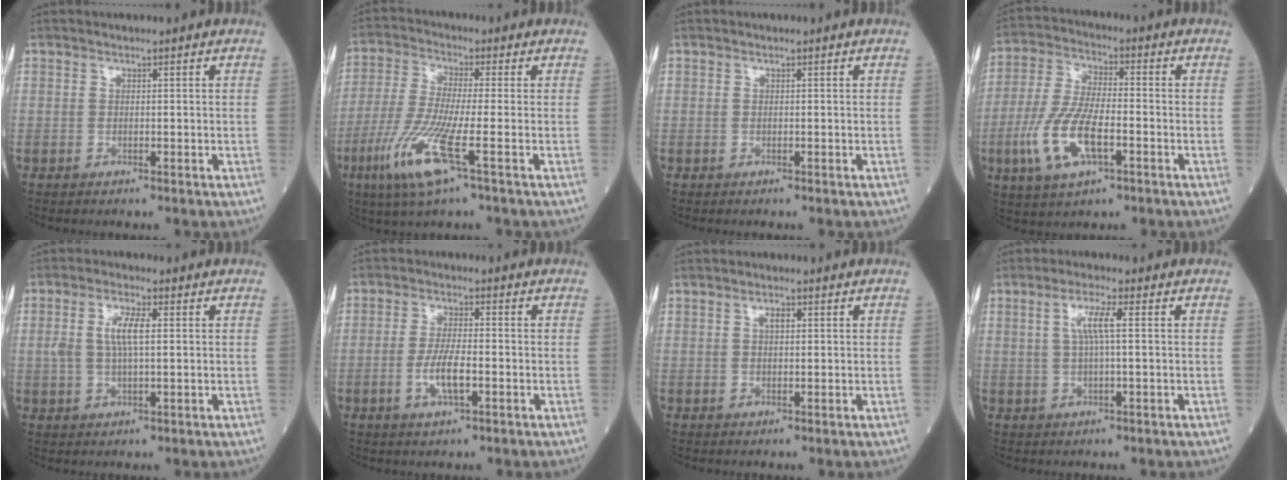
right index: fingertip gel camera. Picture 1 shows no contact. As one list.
[{"total": 10.2, "force": [-4.4, 0.1, 9.2], "torque": [-0.201, -0.026, -0.092]}, {"total": 0.0}, {"total": 11.2, "force": [-3.8, 3.7, 9.8], "torque": [-0.215, -0.005, -0.072]}, {"total": 4.5, "force": [0.7, 0.9, 4.3], "torque": [-0.092, 0.007, 0.014]}, {"total": 5.4, "force": [-1.6, 1.3, 5.0], "torque": [-0.100, -0.001, -0.028]}, {"total": 1.6, "force": [0.5, 0.7, 1.4], "torque": [-0.027, 0.001, 0.009]}, {"total": 4.3, "force": [0.9, 0.1, 4.2], "torque": [-0.086, 0.006, 0.018]}]